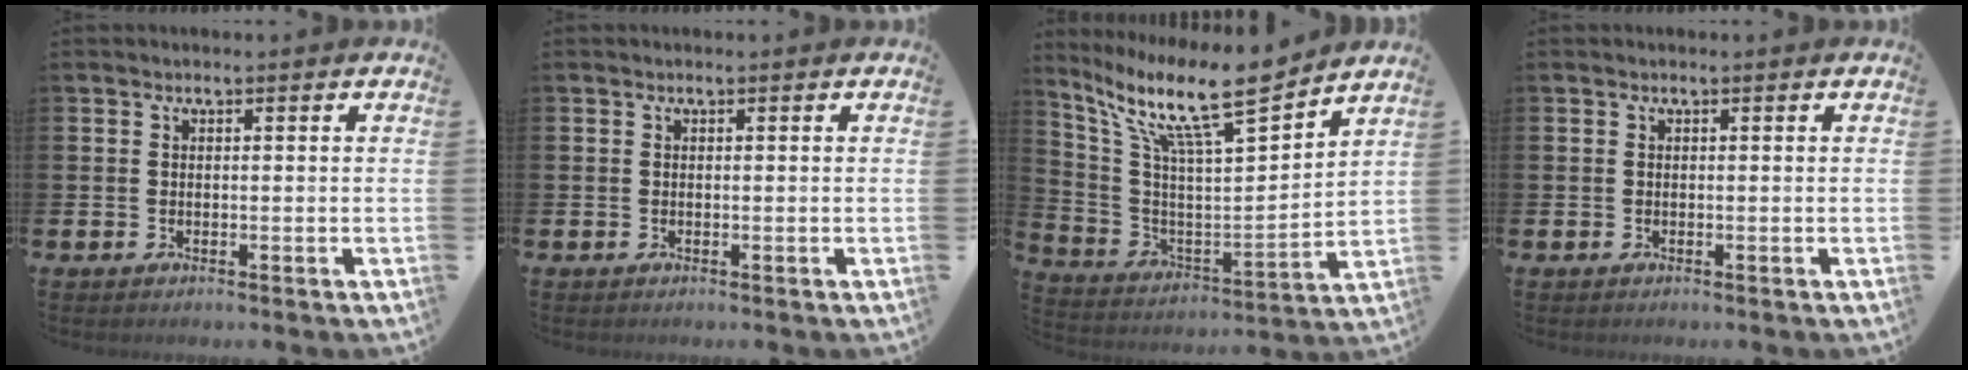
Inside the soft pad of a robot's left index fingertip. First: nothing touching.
{"total": 0.0}
{"total": 13.2, "force": [10.3, 1.8, 8.0], "torque": [-0.177, -0.068, 0.169]}
{"total": 0.0}